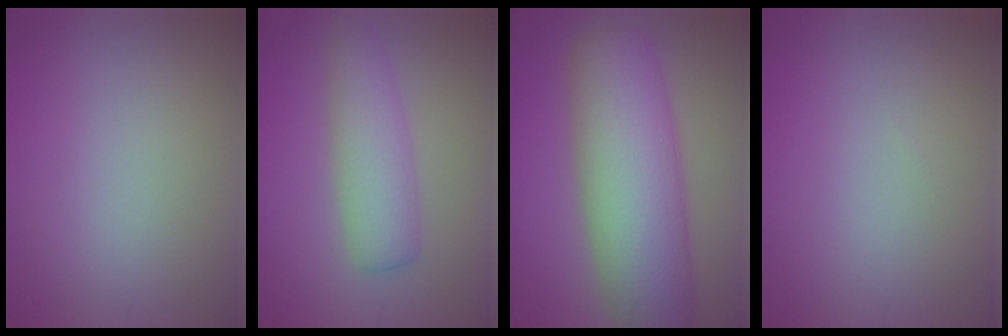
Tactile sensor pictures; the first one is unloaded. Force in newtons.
{"total": 4.2, "press": 4.2, "slide": 0.1}
{"total": 11.0, "press": 11.0, "slide": 0.7}
{"total": 0.0}